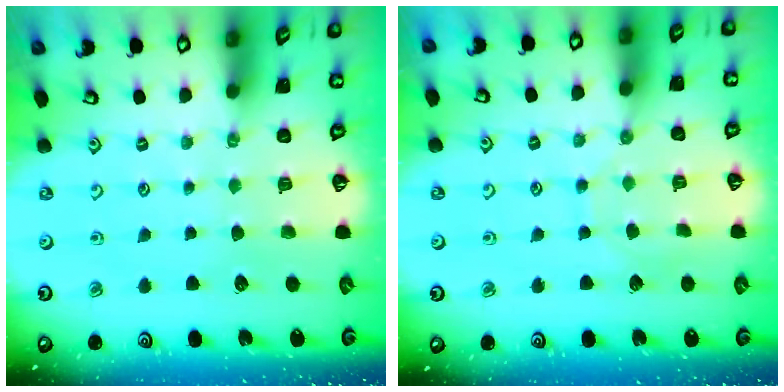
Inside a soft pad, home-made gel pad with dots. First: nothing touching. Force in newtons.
{"total": 4.8, "press": 4.8, "slide": 0.2}